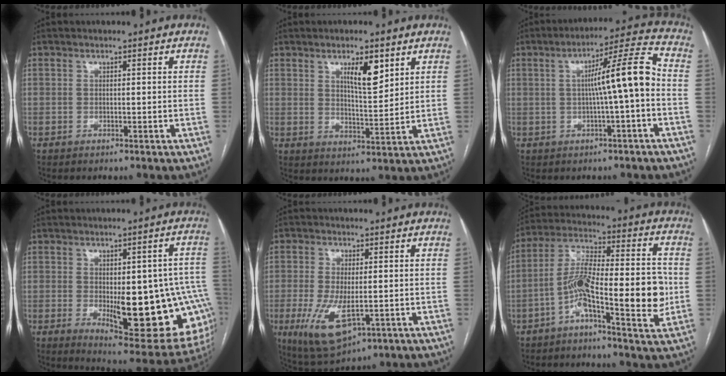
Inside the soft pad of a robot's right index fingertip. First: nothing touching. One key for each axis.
{"total": 6.4, "fx": 3.4, "fy": 1.6, "fz": 5.3, "tx": -0.089, "ty": -0.004, "tz": 0.058}
{"total": 9.7, "fx": -0.5, "fy": -0.3, "fz": 9.7, "tx": -0.147, "ty": 0.024, "tz": -0.009}
{"total": 20.2, "fx": -3.8, "fy": 7.2, "fz": 18.5, "tx": -0.154, "ty": 0.013, "tz": -0.023}
{"total": 9.5, "fx": -2.7, "fy": 3.7, "fz": 8.3, "tx": -0.162, "ty": -0.023, "tz": -0.033}
{"total": 15.0, "fx": -3.9, "fy": 3.2, "fz": 14.1, "tx": -0.244, "ty": 0.025, "tz": -0.064}